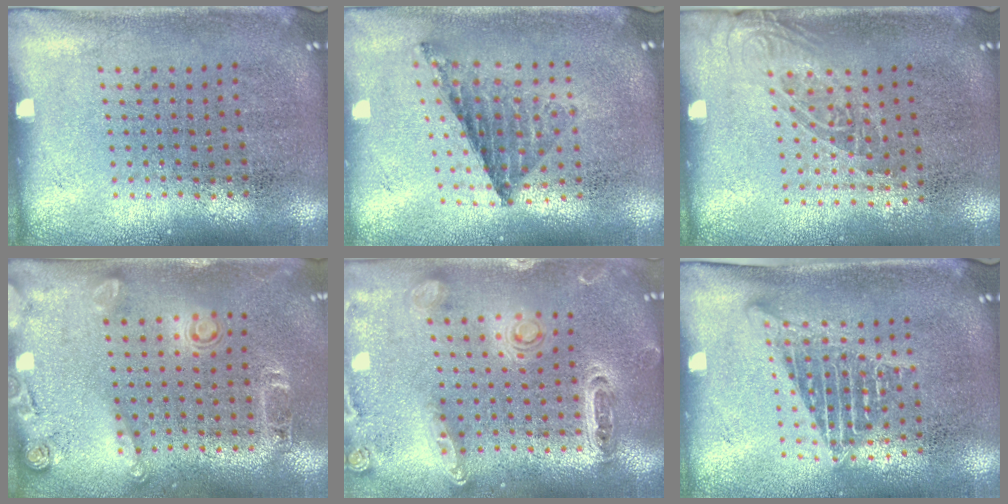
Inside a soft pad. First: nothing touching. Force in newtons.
{"total": 0.8, "press": 0.8, "slide": 0.0}
{"total": 1.3, "press": 1.0, "slide": 0.9}
{"total": 1.7, "press": 1.2, "slide": 1.2}
{"total": 1.3, "press": 1.2, "slide": 0.2}
{"total": 1.6, "press": 1.3, "slide": 0.9}